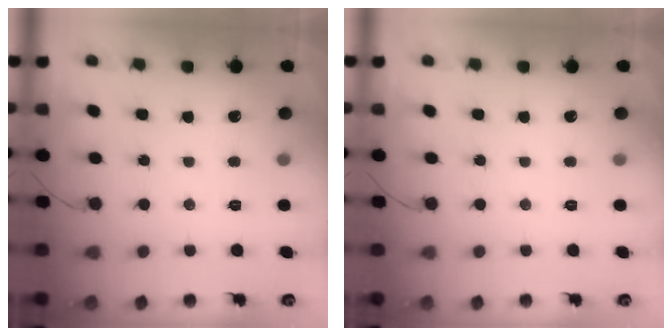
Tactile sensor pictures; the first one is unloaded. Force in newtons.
{"total": 0.0}